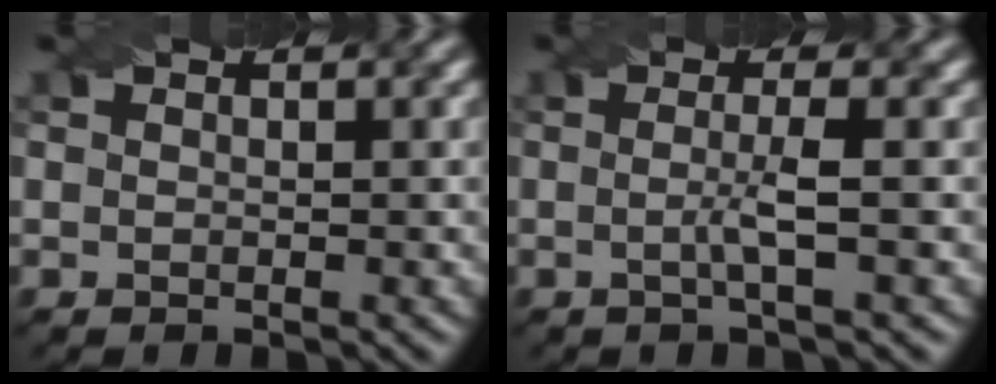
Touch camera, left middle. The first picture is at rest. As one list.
[{"total": 2.4, "force": [-0.3, 0.4, 2.4], "torque": [-0.047, -0.006, -0.010]}]